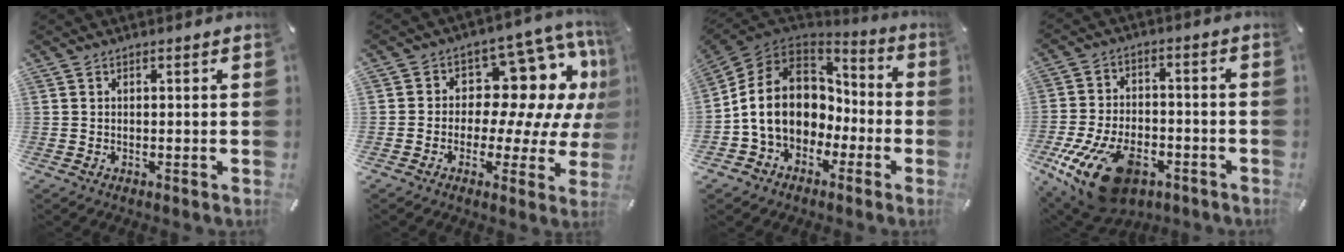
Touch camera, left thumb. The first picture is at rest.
{"total": 14.8, "force": [4.8, 9.8, 10.0], "torque": [-0.137, -0.039, 0.084]}
{"total": 15.1, "force": [-1.1, 12.8, 7.9], "torque": [-0.170, 0.015, -0.014]}
{"total": 18.5, "force": [-9.0, 10.5, 12.2], "torque": [-0.228, 0.049, -0.146]}